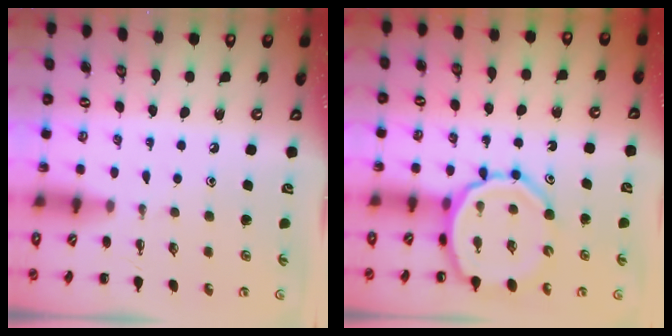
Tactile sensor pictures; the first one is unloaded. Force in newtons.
{"total": 12.2, "press": 11.6, "slide": 3.5}